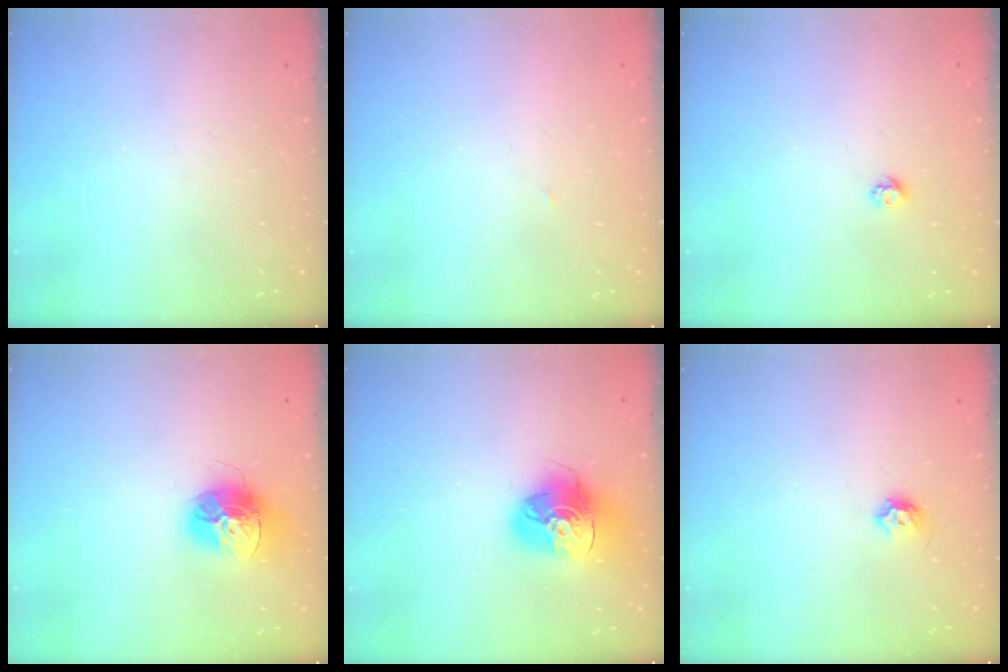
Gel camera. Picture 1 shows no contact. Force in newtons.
{"total": 1.4, "press": 1.4, "slide": 0.0}
{"total": 4.3, "press": 4.3, "slide": 0.5}
{"total": 14.4, "press": 14.3, "slide": 1.5}
{"total": 15.8, "press": 15.7, "slide": 2.1}
{"total": 5.0, "press": 4.9, "slide": 0.8}